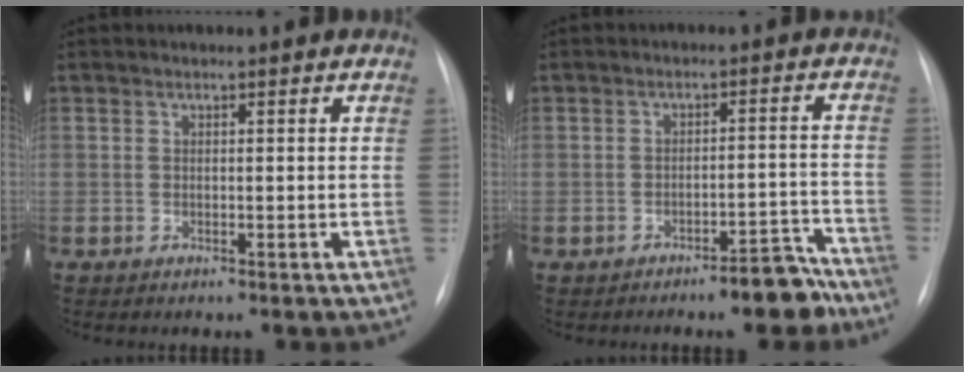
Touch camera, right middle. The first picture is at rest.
{"total": 5.0, "force": [-4.1, 1.2, 2.6], "torque": [-0.021, 0.023, -0.056]}